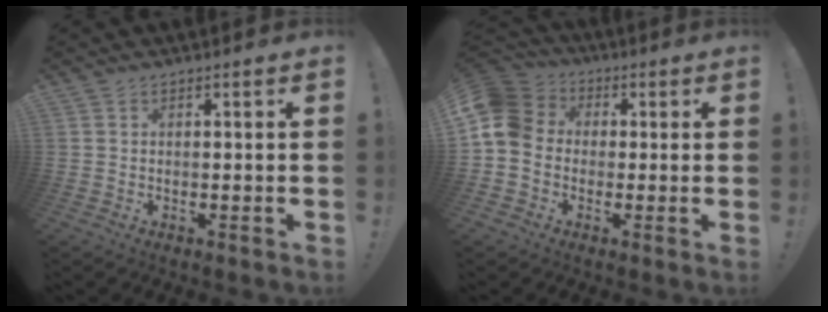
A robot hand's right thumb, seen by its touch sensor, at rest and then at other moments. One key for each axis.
{"total": 11.5, "fx": 0.4, "fy": 9.8, "fz": 6.1, "tx": -0.122, "ty": 0.015, "tz": 0.013}